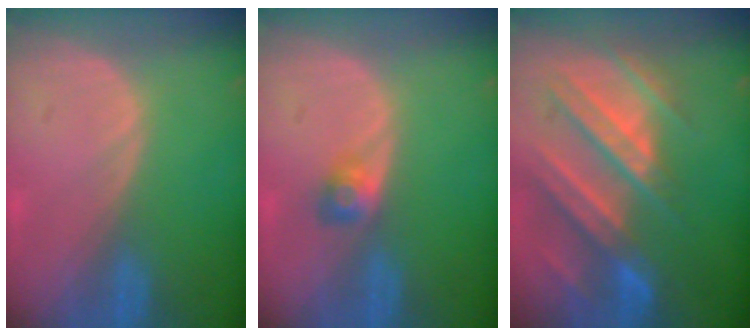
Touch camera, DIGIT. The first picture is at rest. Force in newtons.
{"total": 2.4, "press": 2.2, "slide": 1.0}
{"total": 11.1, "press": 9.8, "slide": 5.2}